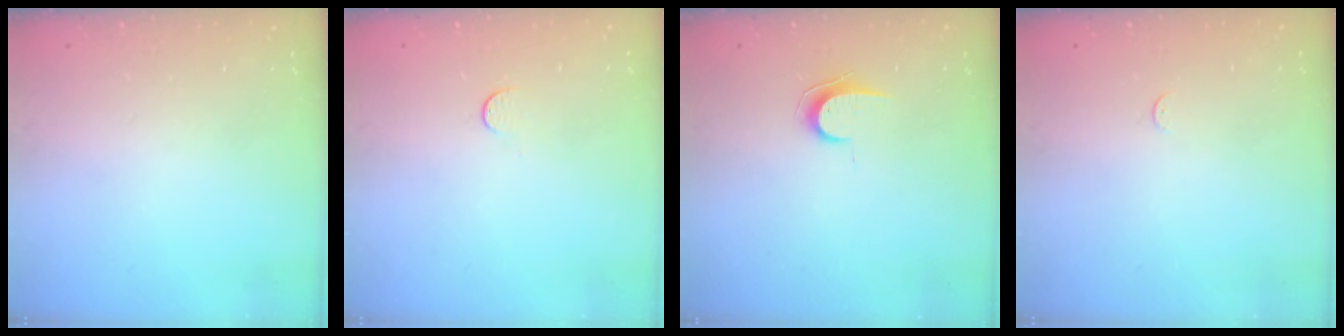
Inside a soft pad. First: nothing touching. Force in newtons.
{"total": 3.3, "press": 3.2, "slide": 0.3}
{"total": 6.7, "press": 6.7, "slide": 0.7}
{"total": 2.3, "press": 2.3, "slide": 0.3}